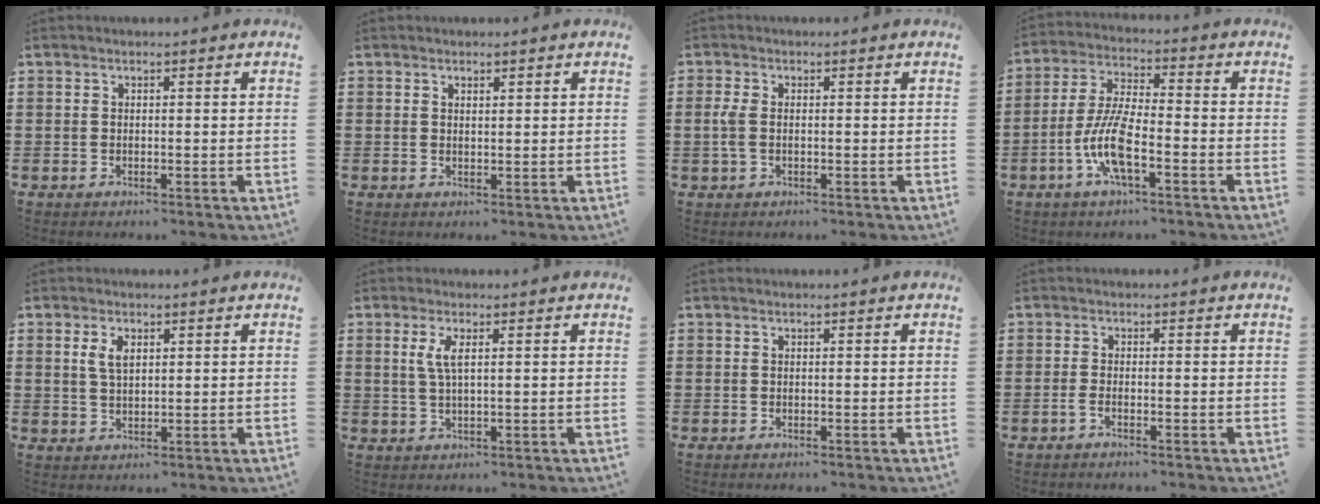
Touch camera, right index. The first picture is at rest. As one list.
[{"total": 0.9, "force": [0.8, 0.3, 0.3], "torque": [-0.006, 0.003, 0.016]}, {"total": 2.6, "force": [-0.3, 1.2, 2.3], "torque": [-0.068, -0.006, -0.013]}, {"total": 8.6, "force": [-3.4, 2.2, 7.5], "torque": [-0.179, -0.013, -0.072]}, {"total": 3.2, "force": [1.2, 1.6, 2.5], "torque": [-0.055, 0.006, 0.020]}, {"total": 3.1, "force": [0.9, 0.7, 2.9], "torque": [-0.061, 0.004, 0.014]}, {"total": 0.0}, {"total": 1.2, "force": [-0.8, 0.0, 0.8], "torque": [-0.023, -0.007, -0.017]}]